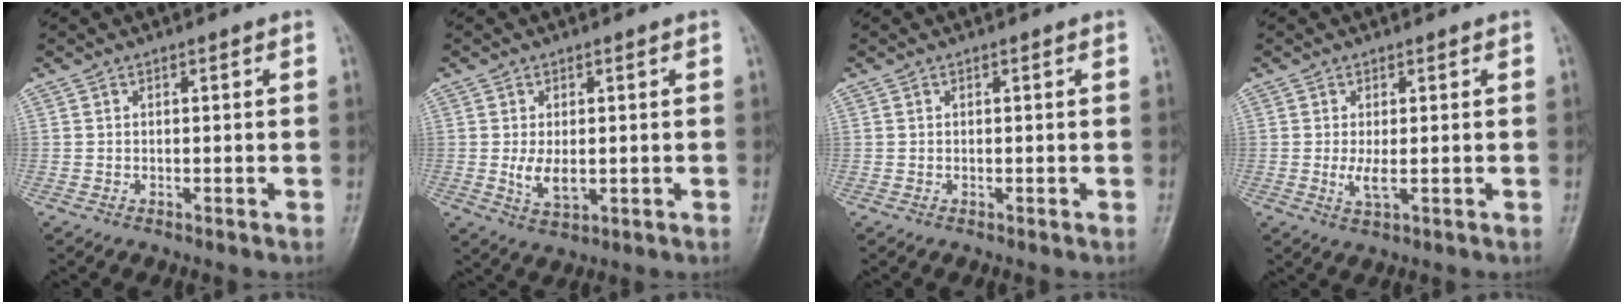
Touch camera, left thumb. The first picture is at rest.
{"total": 4.7, "force": [-0.2, 2.5, 4.0], "torque": [-0.069, -0.010, 0.002]}
{"total": 0.0}
{"total": 2.8, "force": [-0.1, 0.8, 2.7], "torque": [-0.062, -0.010, 0.001]}